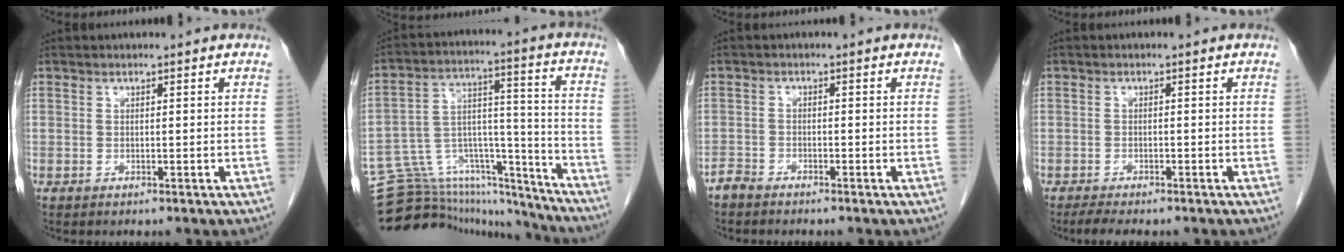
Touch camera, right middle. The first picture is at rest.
{"total": 19.2, "force": [-18.4, 4.9, 3.0], "torque": [-0.062, 0.072, -0.276]}
{"total": 2.0, "force": [-1.9, 0.5, 0.3], "torque": [-0.006, -0.002, -0.034]}
{"total": 3.5, "force": [-2.9, 1.0, 1.7], "torque": [-0.032, -0.009, -0.043]}